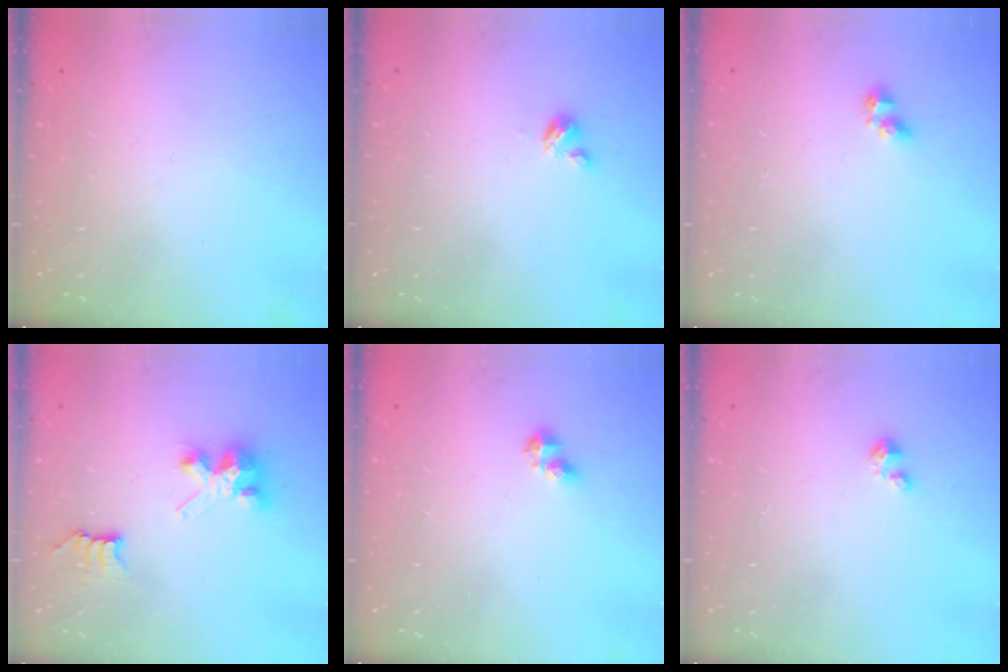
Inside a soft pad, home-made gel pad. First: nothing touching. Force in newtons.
{"total": 2.7, "press": 2.7, "slide": 0.3}
{"total": 4.4, "press": 4.3, "slide": 0.8}
{"total": 6.7, "press": 6.7, "slide": 0.1}
{"total": 2.9, "press": 2.9, "slide": 0.3}
{"total": 1.5, "press": 1.5, "slide": 0.1}